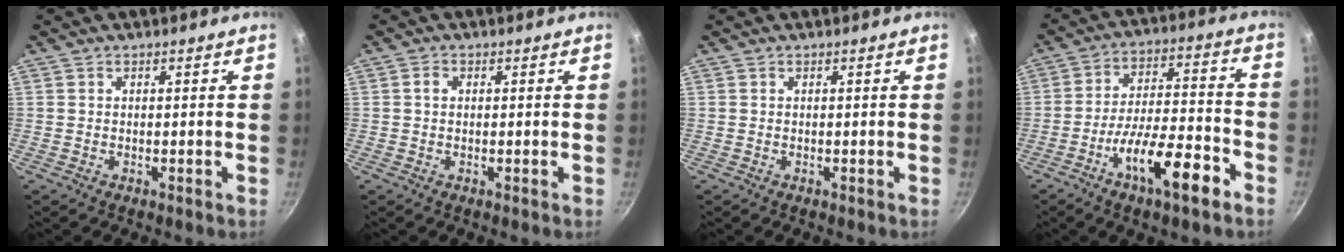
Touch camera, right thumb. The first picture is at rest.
{"total": 1.3, "force": [0.1, 1.1, 0.8], "torque": [-0.014, 0.004, 0.001]}
{"total": 0.0}
{"total": 14.2, "force": [-7.5, 4.0, 11.5], "torque": [-0.175, 0.050, -0.124]}